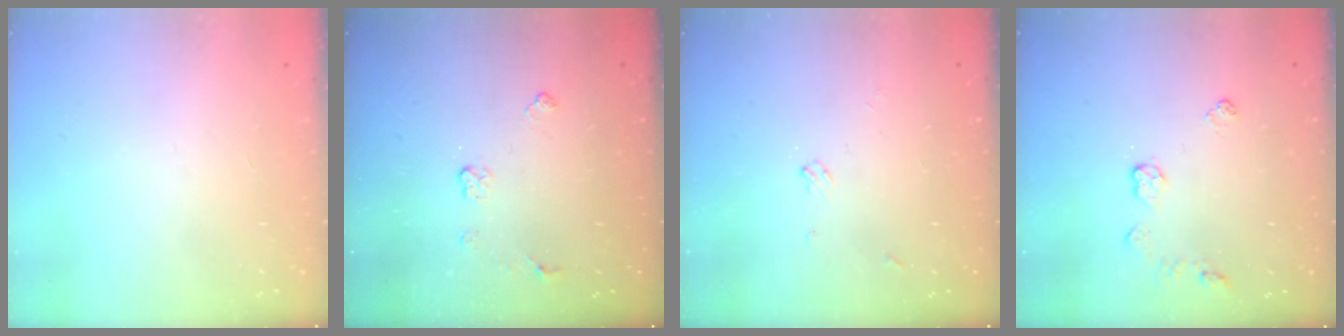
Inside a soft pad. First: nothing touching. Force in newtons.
{"total": 4.5, "press": 4.4, "slide": 0.6}
{"total": 3.9, "press": 3.9, "slide": 0.2}
{"total": 4.7, "press": 4.6, "slide": 0.7}